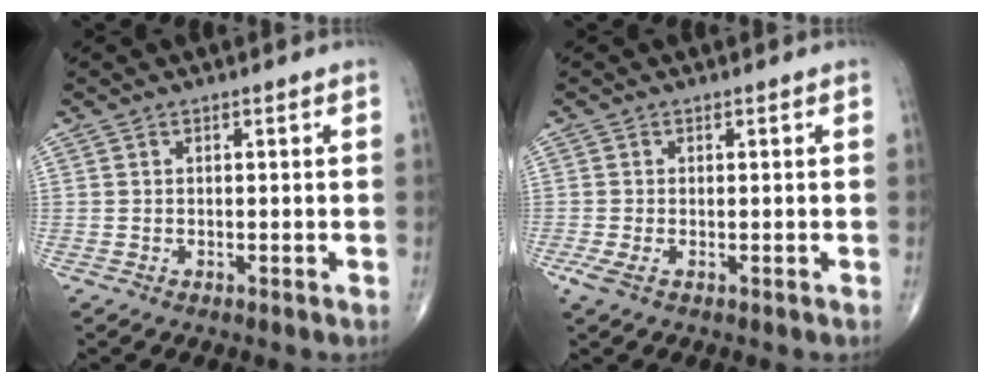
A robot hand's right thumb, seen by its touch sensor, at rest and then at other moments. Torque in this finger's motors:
{"motor_torque": [2.56, 1.19, 0.53, -0.81, 0.06]}